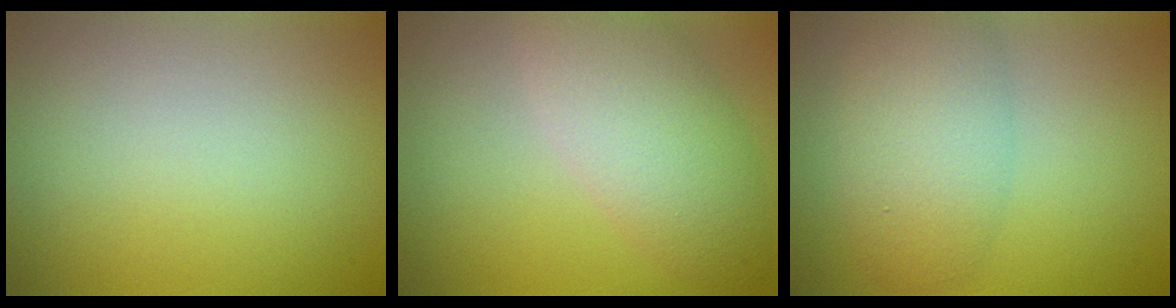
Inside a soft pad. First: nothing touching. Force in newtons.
{"total": 5.6, "press": 5.6, "slide": 0.4}
{"total": 5.2, "press": 5.2, "slide": 0.1}